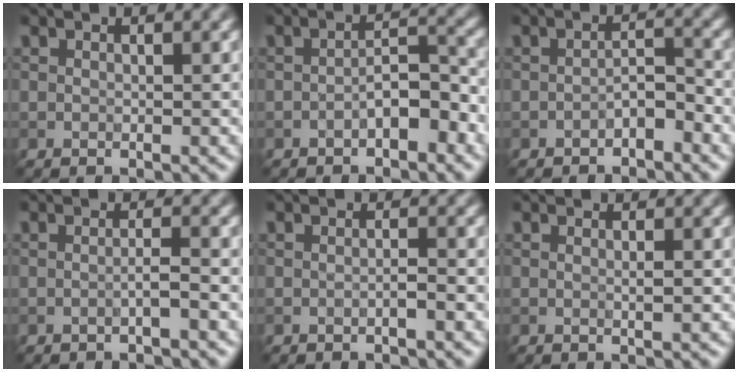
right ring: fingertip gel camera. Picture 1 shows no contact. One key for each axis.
{"total": 2.9, "fx": -1.5, "fy": 1.1, "fz": 2.3, "tx": -0.035, "ty": 0.012, "tz": -0.026}
{"total": 1.9, "fx": -1.3, "fy": 0.7, "fz": 1.2, "tx": -0.021, "ty": 0.008, "tz": -0.023}
{"total": 1.2, "fx": -0.5, "fy": 0.1, "fz": 1.1, "tx": -0.016, "ty": 0.003, "tz": -0.013}
{"total": 0.8, "fx": -0.4, "fy": 0.0, "fz": 0.6, "tx": -0.012, "ty": -0.001, "tz": -0.008}
{"total": 0.8, "fx": 0.1, "fy": 0.2, "fz": 0.7, "tx": -0.007, "ty": 0.002, "tz": -0.001}